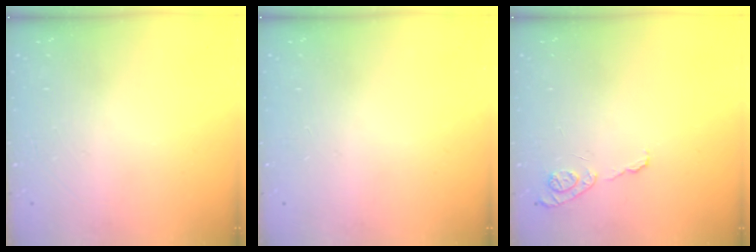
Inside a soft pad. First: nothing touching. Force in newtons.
{"total": 0.0}
{"total": 7.6, "press": 7.5, "slide": 0.8}